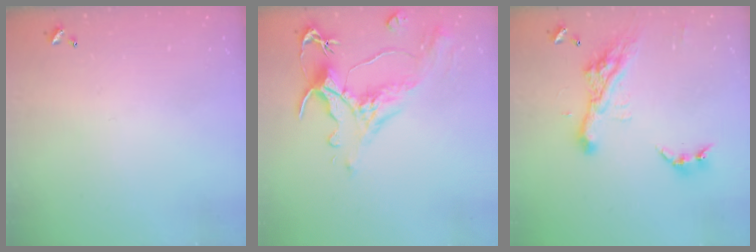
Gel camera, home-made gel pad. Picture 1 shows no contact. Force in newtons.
{"total": 1.6, "press": 0.4, "slide": 1.5}
{"total": 14.0, "press": 13.9, "slide": 1.7}